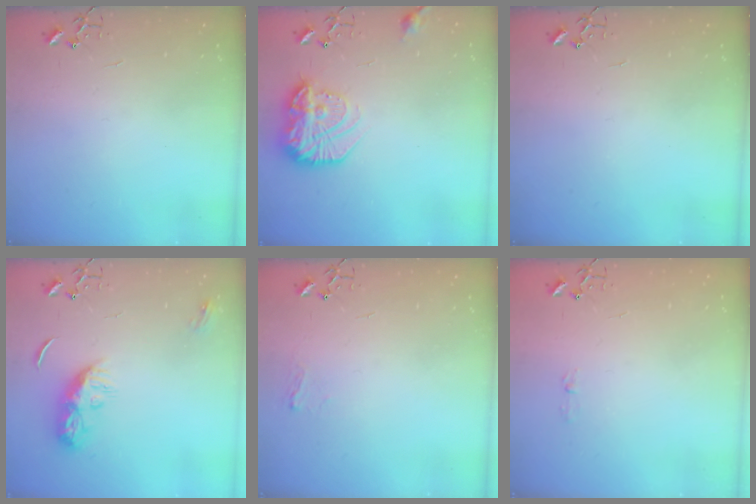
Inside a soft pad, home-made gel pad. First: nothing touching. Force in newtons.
{"total": 16.8, "press": 16.8, "slide": 1.2}
{"total": 0.0}
{"total": 9.4, "press": 9.4, "slide": 0.2}
{"total": 6.3, "press": 6.3, "slide": 0.7}
{"total": 2.9, "press": 2.9, "slide": 0.5}